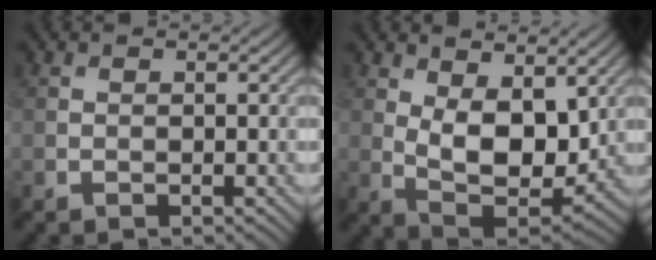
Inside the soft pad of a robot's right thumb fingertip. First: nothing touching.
{"total": 8.8, "force": [2.2, 4.8, 7.0], "torque": [-0.147, -0.015, 0.042]}